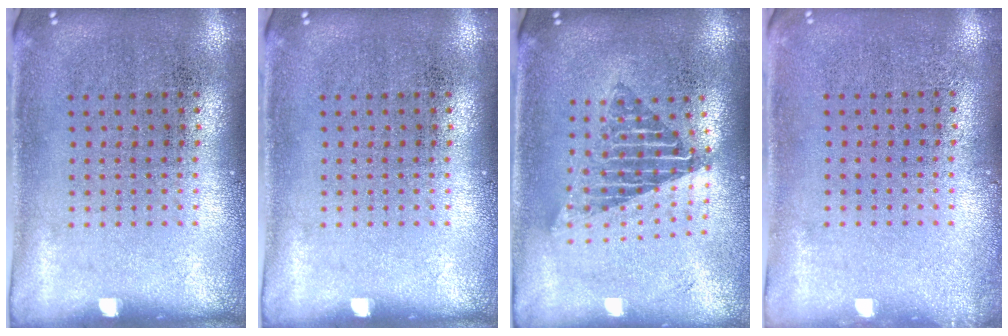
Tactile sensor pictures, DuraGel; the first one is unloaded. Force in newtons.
{"total": 0.0}
{"total": 1.7, "press": 1.3, "slide": 1.1}
{"total": 0.6, "press": 0.6, "slide": 0.2}